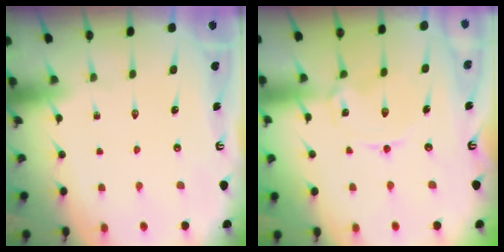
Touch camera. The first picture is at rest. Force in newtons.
{"total": 2.4, "press": 2.4, "slide": 0.3}